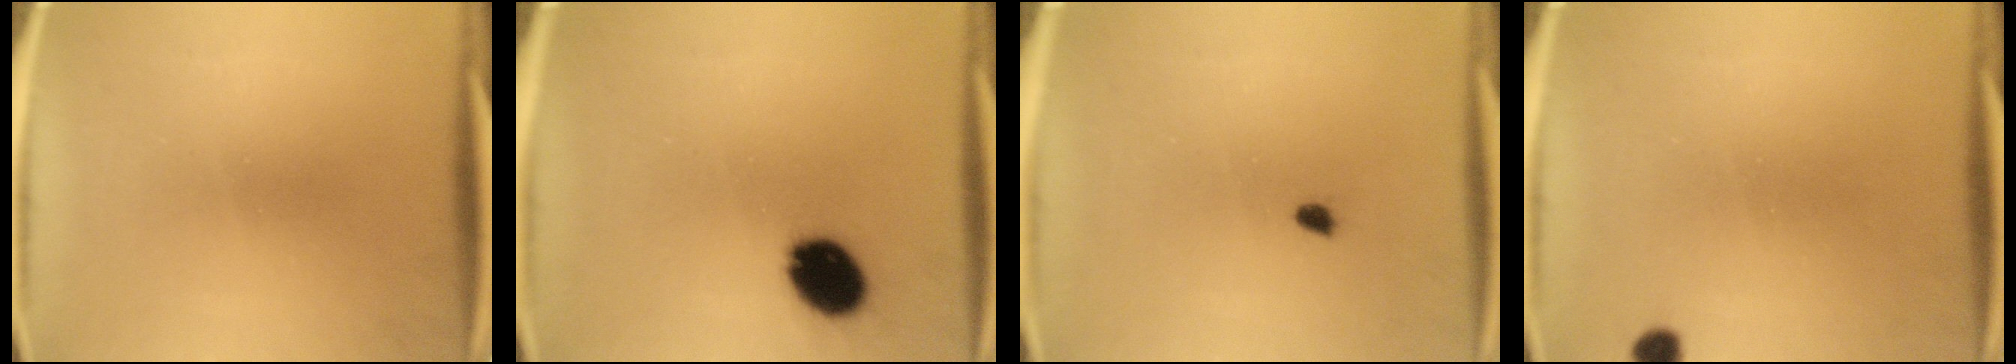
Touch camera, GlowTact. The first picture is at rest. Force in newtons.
{"total": 10.5}
{"total": 1.4}
{"total": 1.8}